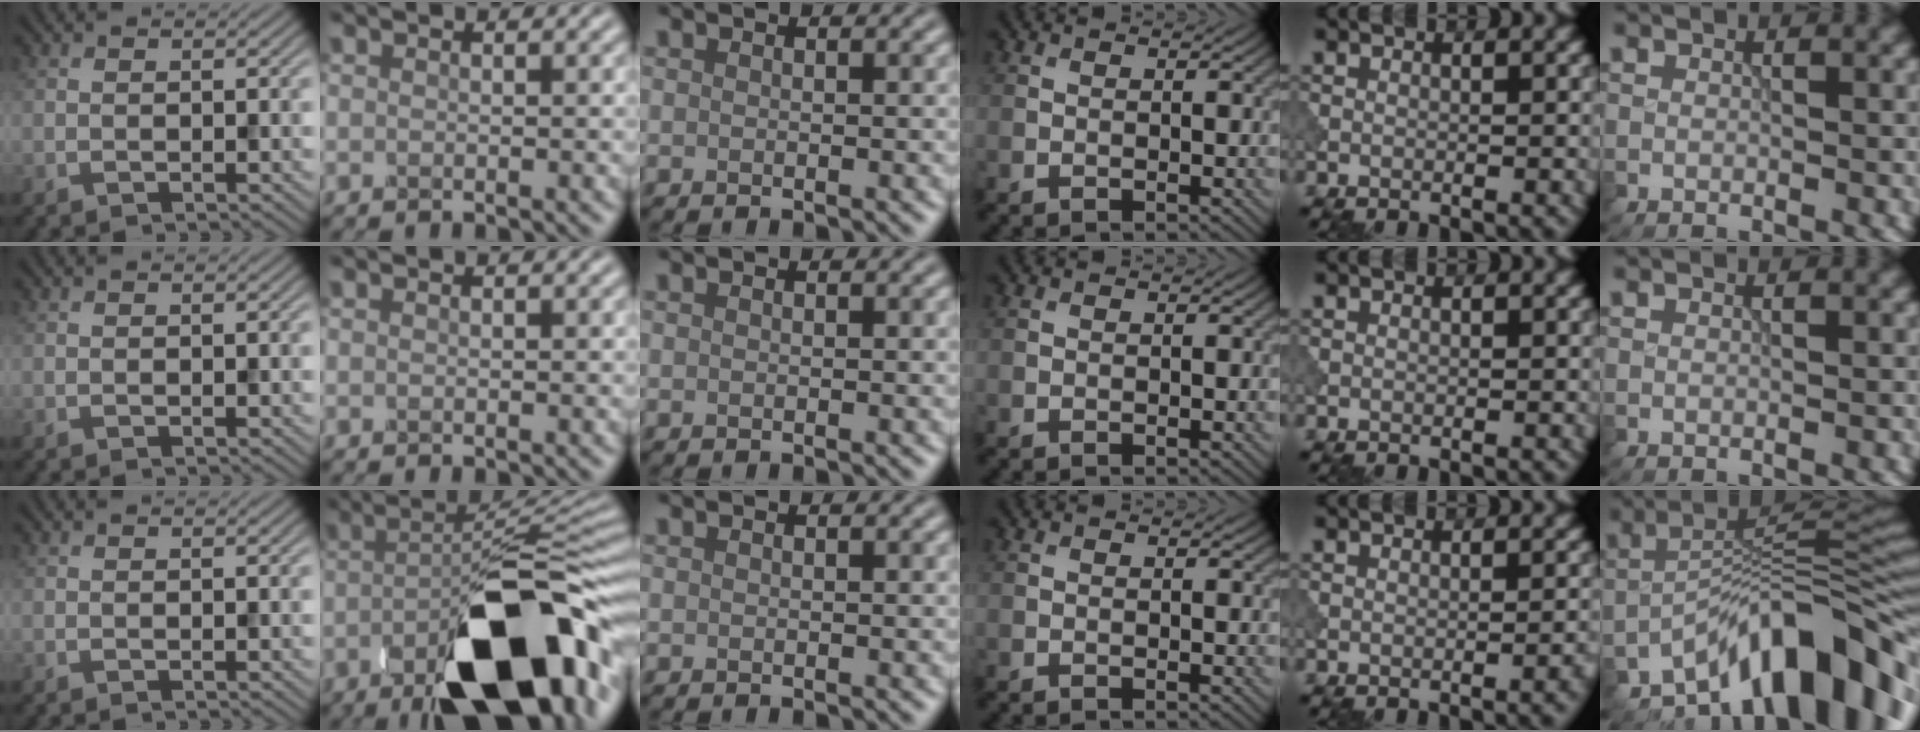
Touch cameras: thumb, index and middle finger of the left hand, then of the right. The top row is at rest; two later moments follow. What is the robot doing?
{"motion": "dispense", "object": "dispenser bottle"}